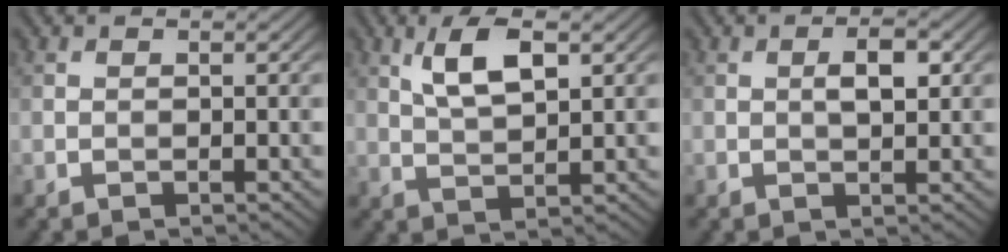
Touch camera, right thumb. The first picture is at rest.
{"total": 5.5, "force": [2.4, 1.9, 4.6], "torque": [-0.100, 0.000, 0.046]}
{"total": 2.9, "force": [0.6, 1.1, 2.7], "torque": [-0.044, 0.001, 0.008]}